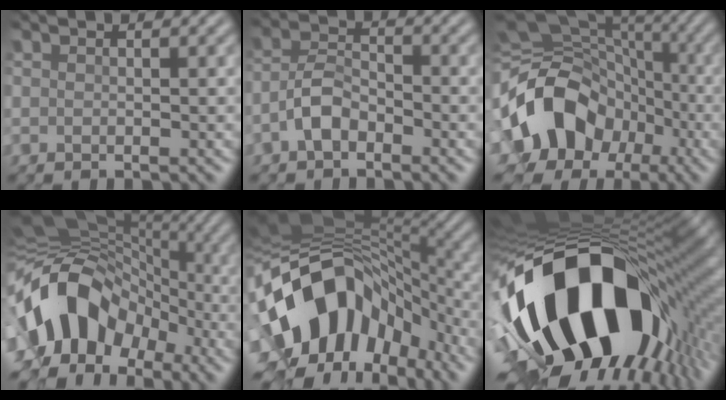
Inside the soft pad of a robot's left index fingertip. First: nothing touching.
{"total": 2.9, "force": [-1.8, 1.4, 1.9], "torque": [-0.038, 0.013, -0.042]}
{"total": 13.5, "force": [-3.7, 10.4, 7.8], "torque": [-0.168, -0.015, -0.063]}
{"total": 13.7, "force": [-4.5, 10.1, 8.2], "torque": [-0.156, -0.004, -0.088]}
{"total": 16.2, "force": [-3.9, 11.0, 11.3], "torque": [-0.207, -0.006, -0.055]}
{"total": 19.4, "force": [-4.7, 11.2, 15.2], "torque": [-0.286, -0.044, -0.053]}